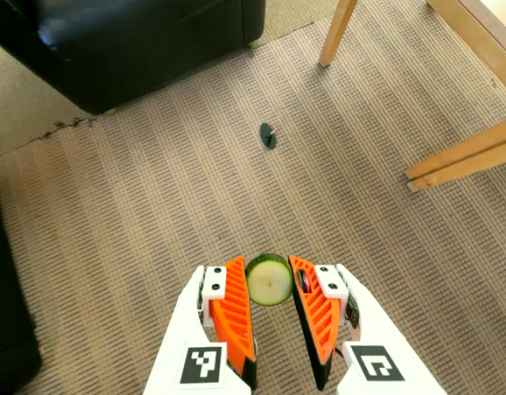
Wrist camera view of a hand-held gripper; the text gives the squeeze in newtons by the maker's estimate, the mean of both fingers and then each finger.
{"total": 8.6, "left": 8.7, "right": 8.5}